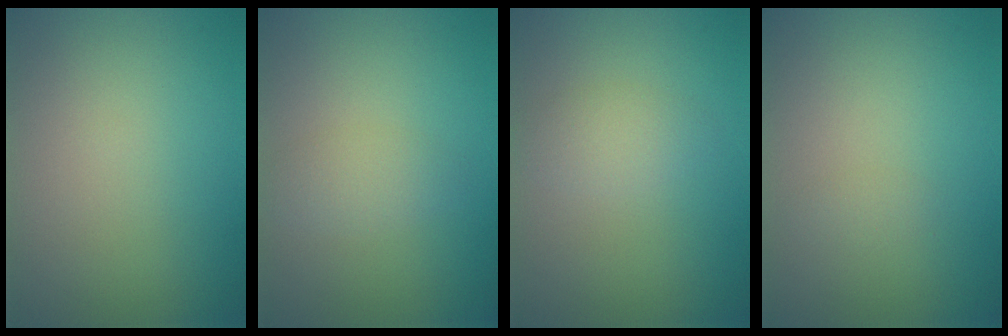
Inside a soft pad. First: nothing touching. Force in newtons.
{"total": 1.7, "press": 1.7, "slide": 0.1}
{"total": 1.8, "press": 1.8, "slide": 0.0}
{"total": 0.6, "press": 0.6, "slide": 0.0}